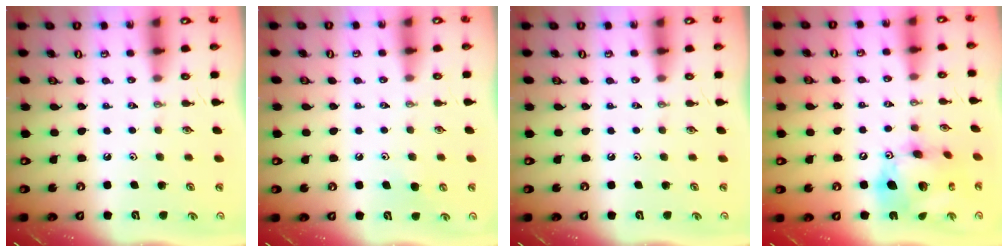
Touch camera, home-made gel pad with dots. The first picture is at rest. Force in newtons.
{"total": 5.2, "press": 4.9, "slide": 1.5}
{"total": 0.0}
{"total": 16.8, "press": 16.7, "slide": 1.8}